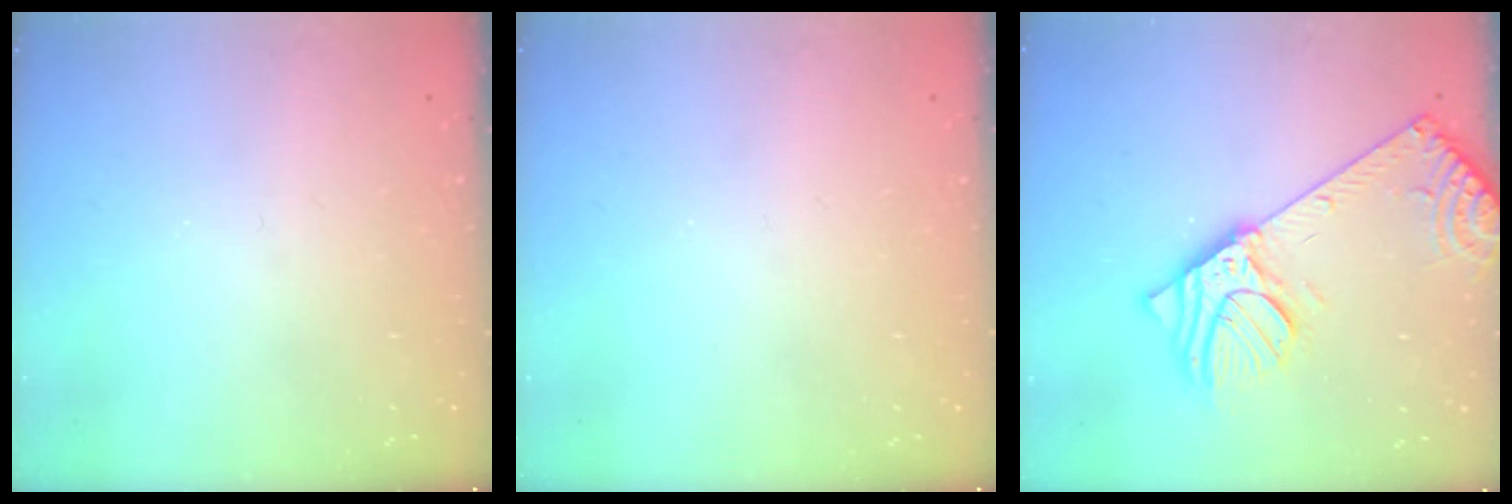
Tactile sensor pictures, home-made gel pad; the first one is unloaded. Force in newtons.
{"total": 0.0}
{"total": 18.3, "press": 17.9, "slide": 3.8}